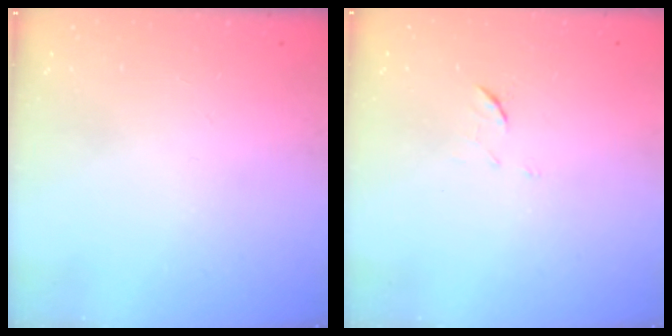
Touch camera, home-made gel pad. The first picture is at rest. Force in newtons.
{"total": 5.4, "press": 5.2, "slide": 1.2}